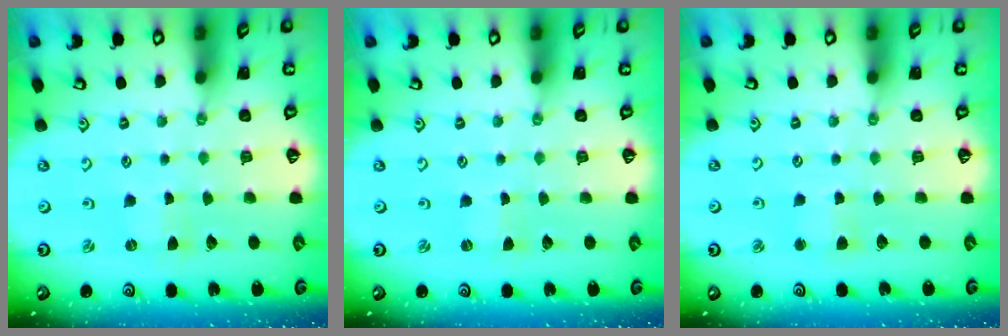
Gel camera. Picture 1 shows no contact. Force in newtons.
{"total": 0.0}
{"total": 2.8, "press": 2.8, "slide": 0.2}